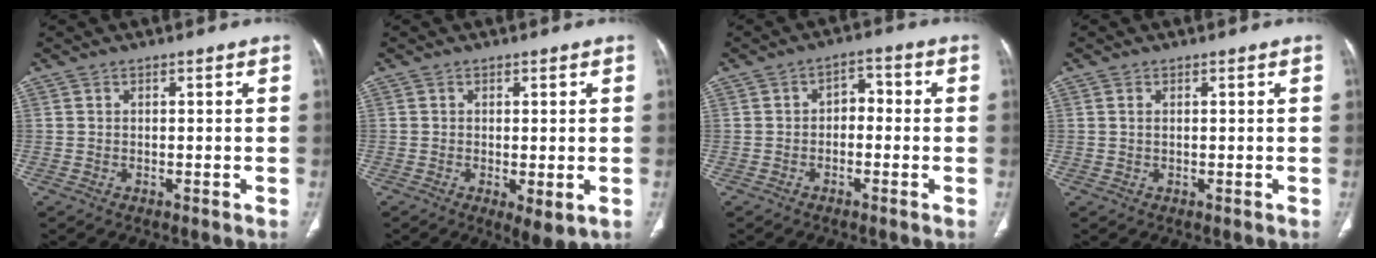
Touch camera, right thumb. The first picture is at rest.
{"total": 4.1, "force": [-1.0, 1.4, 3.7], "torque": [-0.063, -0.015, -0.013]}
{"total": 3.8, "force": [-0.6, 2.7, 2.6], "torque": [-0.024, 0.023, -0.021]}
{"total": 0.7, "force": [0.2, 0.3, 0.5], "torque": [-0.015, 0.004, 0.006]}